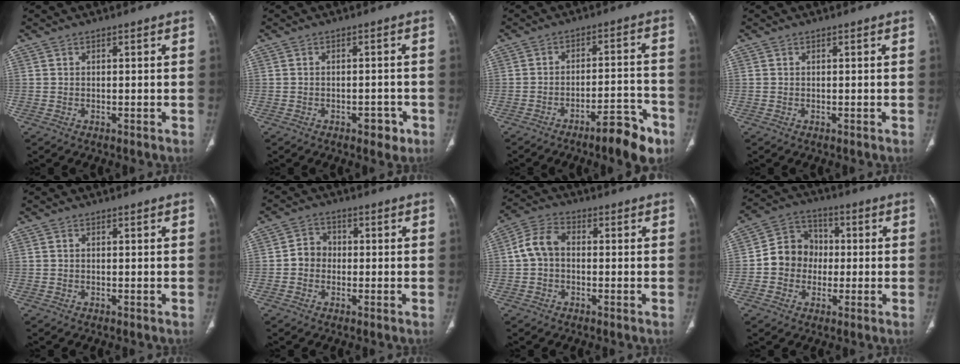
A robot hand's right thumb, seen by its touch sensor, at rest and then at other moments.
{"total": 3.1, "force": [-1.7, 1.7, 2.0], "torque": [-0.014, 0.008, -0.018]}
{"total": 9.9, "force": [-6.6, 2.4, 7.0], "torque": [-0.088, 0.050, -0.094]}
{"total": 0.0}
{"total": 0.0}
{"total": 3.9, "force": [-0.6, 3.5, 1.6], "torque": [-0.010, 0.013, -0.018]}
{"total": 6.2, "force": [-0.2, 4.4, 4.3], "torque": [-0.081, 0.020, -0.014]}
{"total": 9.8, "force": [-0.8, 8.8, 4.1], "torque": [-0.036, 0.029, -0.026]}